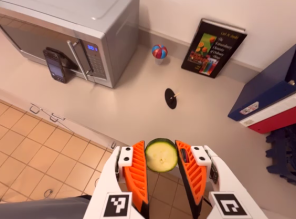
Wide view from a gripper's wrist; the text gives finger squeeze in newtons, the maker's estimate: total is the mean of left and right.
{"total": 8.7, "left": 8.9, "right": 8.6}